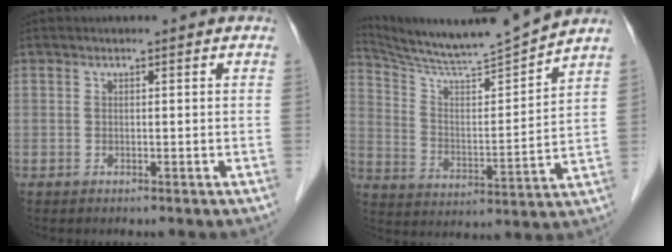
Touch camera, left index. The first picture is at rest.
{"total": 13.7, "force": [13.0, -2.2, 3.5], "torque": [-0.072, -0.026, 0.218]}